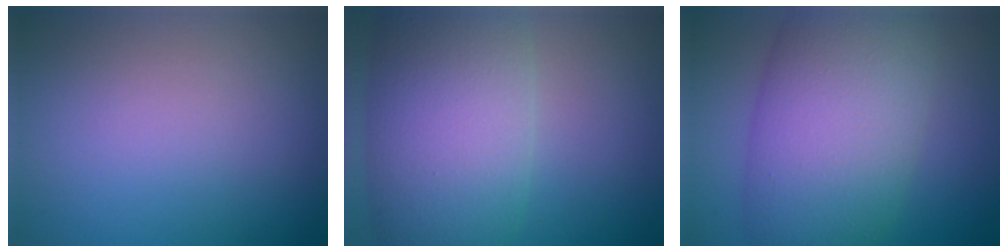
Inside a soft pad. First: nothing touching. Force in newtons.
{"total": 11.7, "press": 11.7, "slide": 0.1}
{"total": 11.8, "press": 11.8, "slide": 0.3}